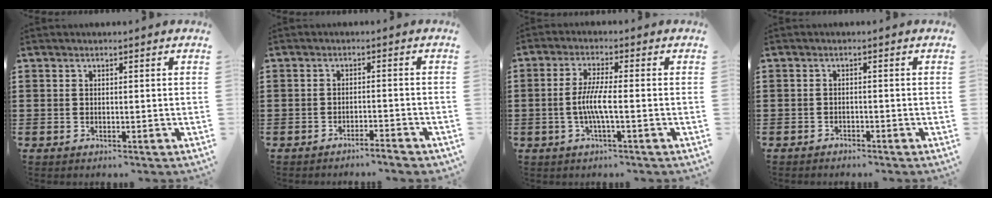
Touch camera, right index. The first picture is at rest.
{"total": 2.4, "force": [-2.3, -0.2, 0.7], "torque": [-0.013, -0.002, -0.047]}
{"total": 5.0, "force": [-1.2, 0.3, 4.9], "torque": [-0.109, -0.011, -0.032]}
{"total": 1.0, "force": [-0.9, 0.3, 0.0], "torque": [-0.003, 0.004, -0.021]}